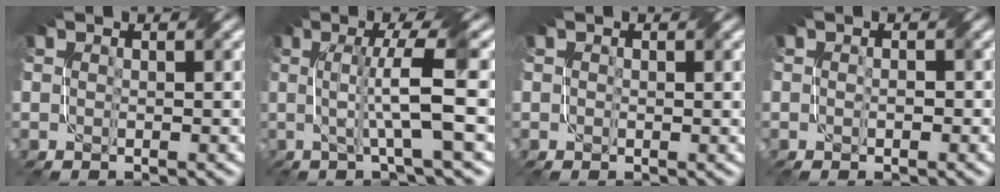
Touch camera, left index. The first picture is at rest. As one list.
[{"total": 6.7, "force": [0.2, 0.7, 6.6], "torque": [-0.110, 0.009, 0.003]}, {"total": 0.9, "force": [0.5, 0.6, 0.4], "torque": [-0.003, -0.001, 0.007]}, {"total": 1.4, "force": [-0.3, 0.7, 1.2], "torque": [-0.019, -0.002, -0.002]}]